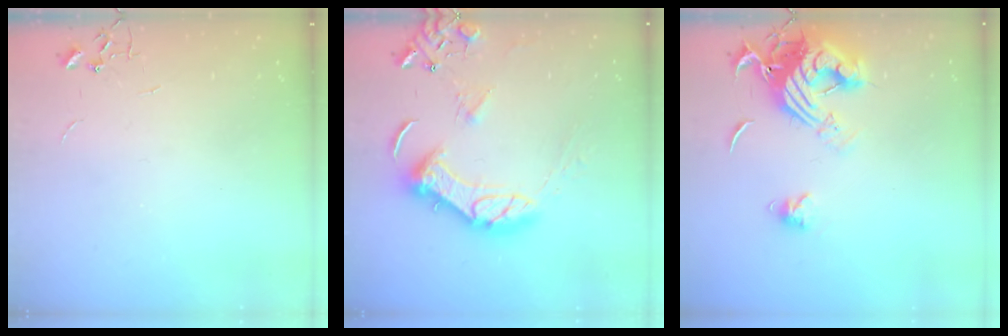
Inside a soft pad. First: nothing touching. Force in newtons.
{"total": 16.2, "press": 16.0, "slide": 2.3}
{"total": 15.5, "press": 15.4, "slide": 1.8}